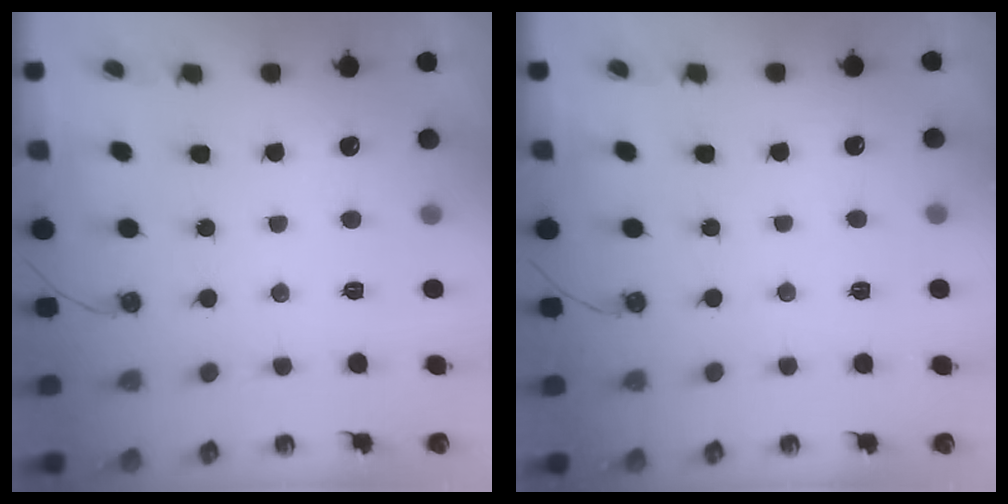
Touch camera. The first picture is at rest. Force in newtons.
{"total": 2.2, "press": 2.2, "slide": 0.4}